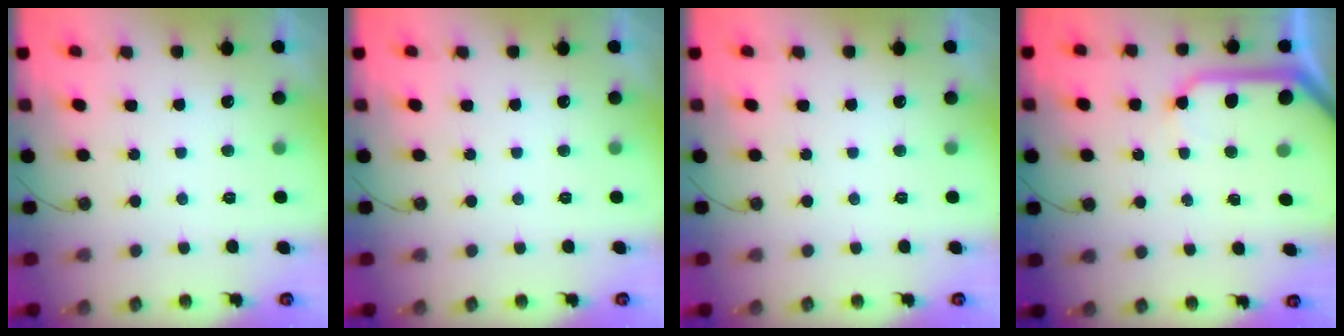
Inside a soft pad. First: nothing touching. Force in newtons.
{"total": 0.0}
{"total": 0.0}
{"total": 10.8, "press": 10.8, "slide": 1.2}